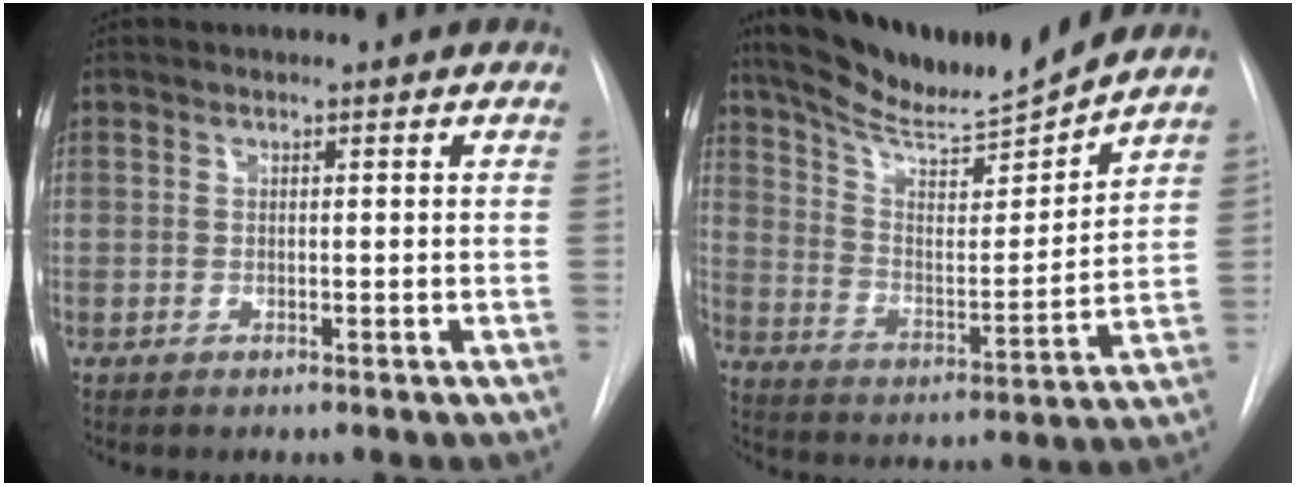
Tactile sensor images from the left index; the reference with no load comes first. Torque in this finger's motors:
{"motor_torque": [0.70, -1.43, -0.02, 0.12]}